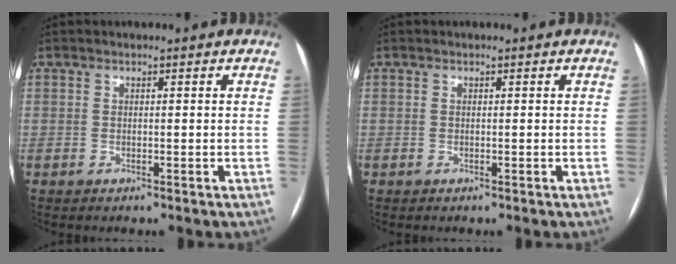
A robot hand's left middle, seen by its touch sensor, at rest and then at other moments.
{"total": 0.0}